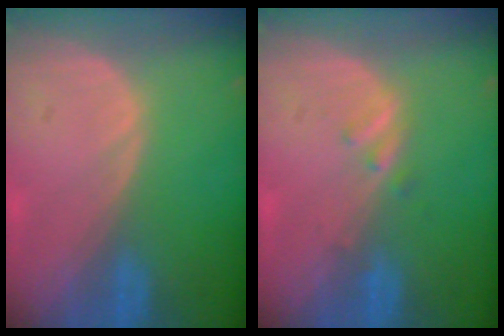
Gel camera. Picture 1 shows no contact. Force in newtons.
{"total": 1.4, "press": 1.4, "slide": 0.2}